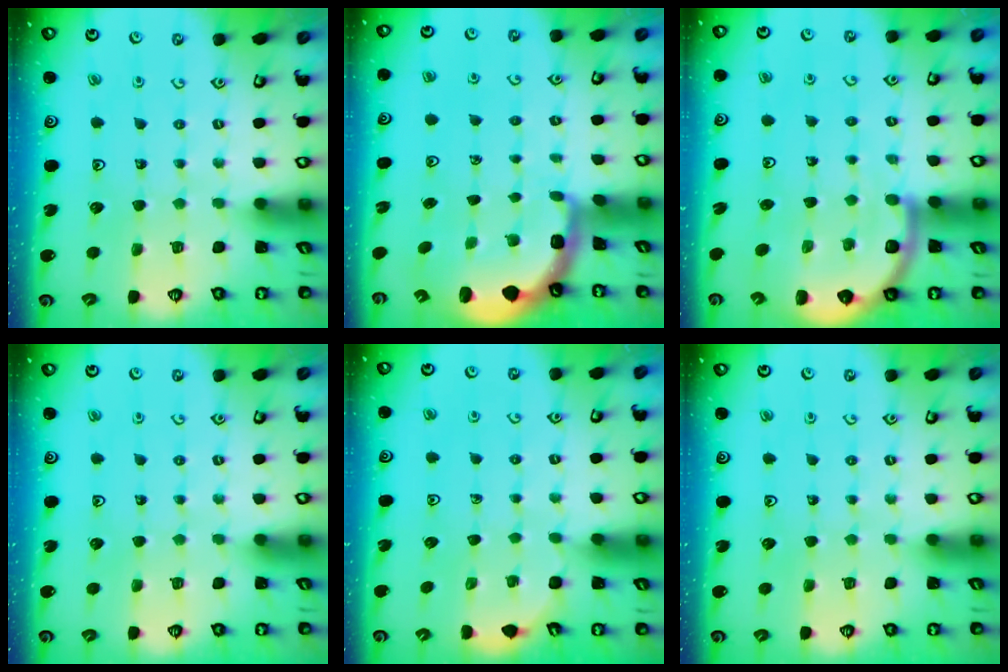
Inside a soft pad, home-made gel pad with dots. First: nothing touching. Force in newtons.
{"total": 2.2, "press": 2.0, "slide": 0.8}
{"total": 6.9, "press": 6.4, "slide": 2.6}
{"total": 0.0}
{"total": 2.2, "press": 2.0, "slide": 1.1}
{"total": 0.0}